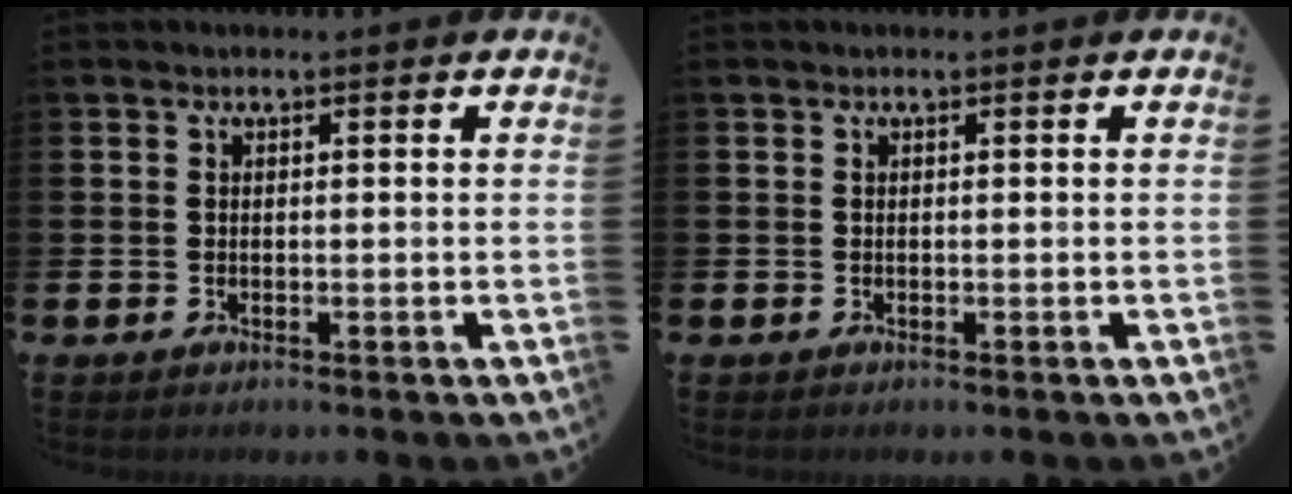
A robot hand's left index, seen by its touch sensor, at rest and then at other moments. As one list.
[{"total": 0.0}]